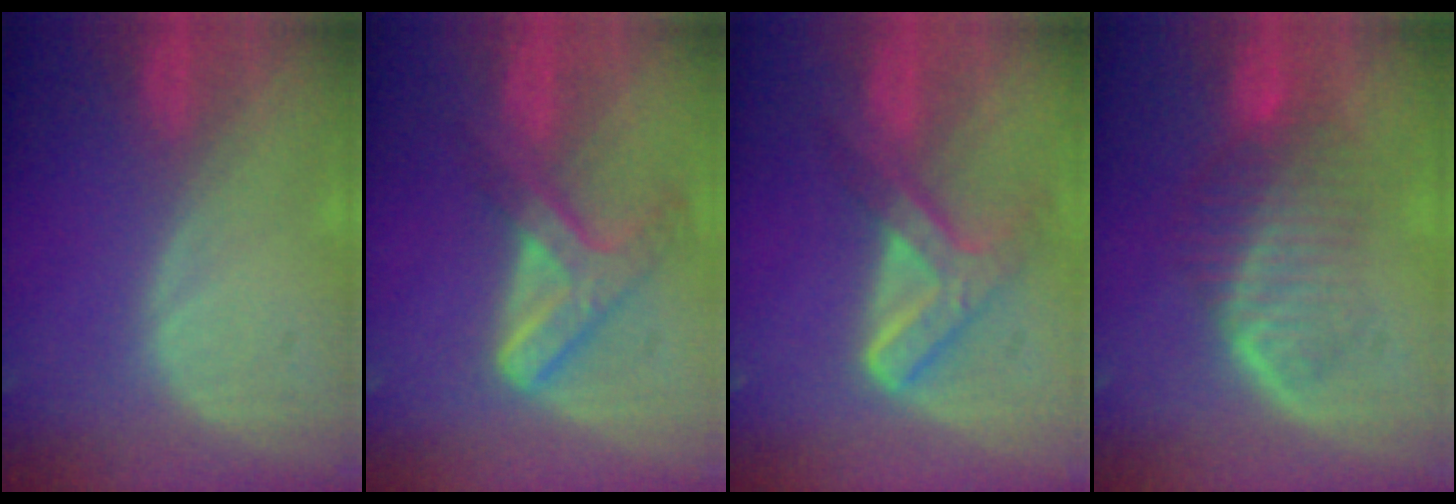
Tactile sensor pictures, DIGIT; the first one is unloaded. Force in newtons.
{"total": 7.4, "press": 6.2, "slide": 4.1}
{"total": 7.2, "press": 6.2, "slide": 3.8}
{"total": 6.7, "press": 6.5, "slide": 1.8}